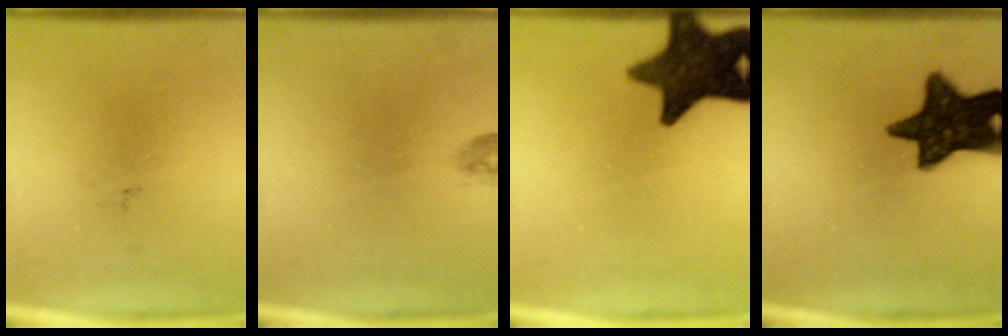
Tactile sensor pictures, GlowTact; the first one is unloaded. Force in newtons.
{"total": 0.8}
{"total": 14.3}
{"total": 14.4}